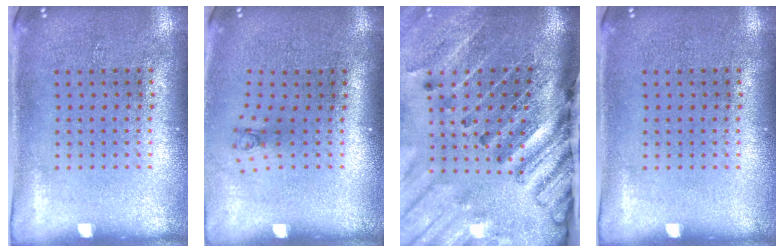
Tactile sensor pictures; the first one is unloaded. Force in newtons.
{"total": 0.7, "press": 0.3, "slide": 0.7}
{"total": 4.5, "press": 3.3, "slide": 3.0}
{"total": 0.0}